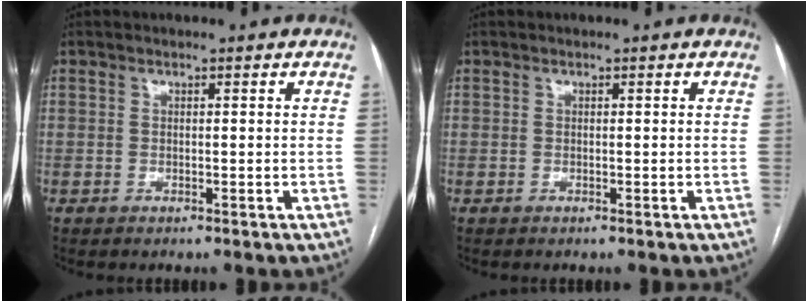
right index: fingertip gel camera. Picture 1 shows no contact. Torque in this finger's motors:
{"motor_torque": [0.00, 0.00, 0.00, 0.00]}